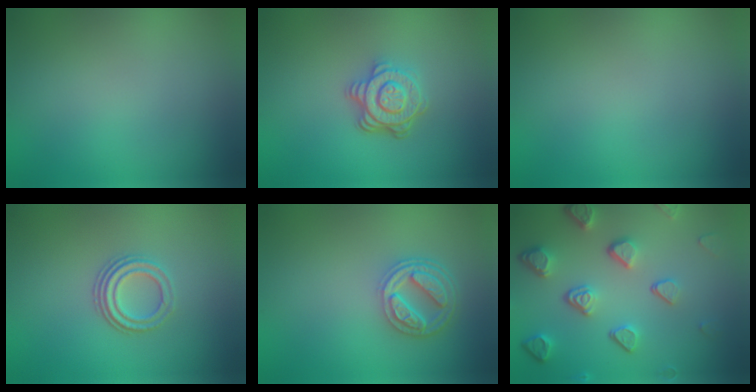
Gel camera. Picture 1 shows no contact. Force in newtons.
{"total": 4.3, "press": 3.4, "slide": 2.7}
{"total": 0.0}
{"total": 3.0, "press": 2.3, "slide": 1.9}
{"total": 4.4, "press": 3.4, "slide": 2.7}
{"total": 5.1, "press": 3.8, "slide": 3.4}